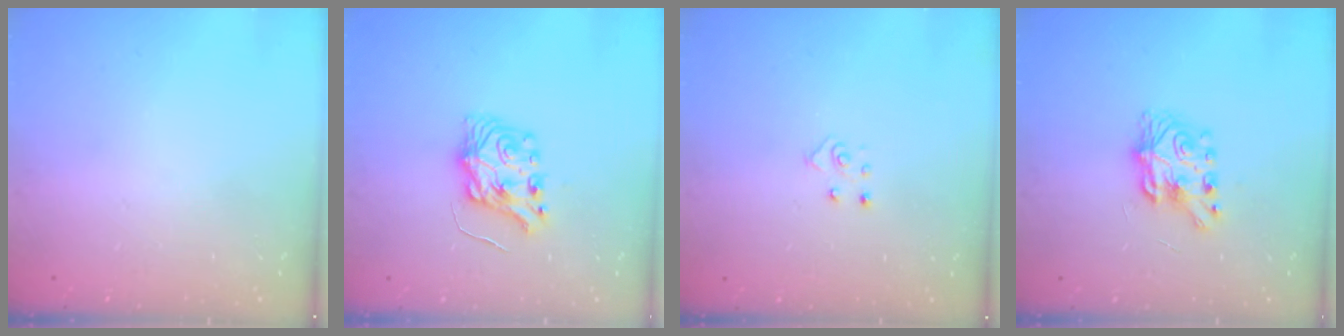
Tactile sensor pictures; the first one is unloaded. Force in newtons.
{"total": 7.1, "press": 7.0, "slide": 0.7}
{"total": 4.7, "press": 4.7, "slide": 0.4}
{"total": 7.9, "press": 7.9, "slide": 0.3}